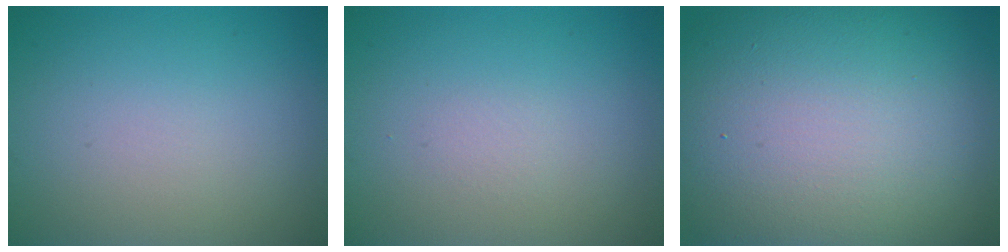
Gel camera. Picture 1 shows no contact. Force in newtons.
{"total": 0.5, "press": 0.5, "slide": 0.1}
{"total": 18.4, "press": 18.4, "slide": 0.8}